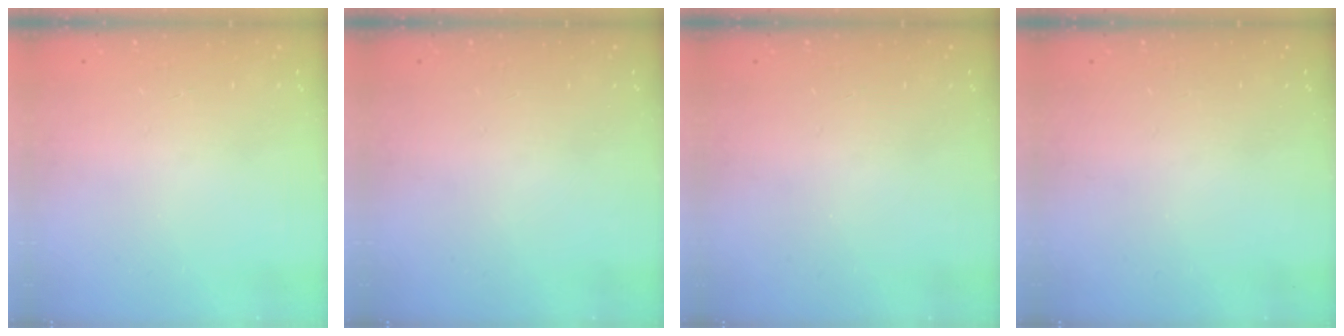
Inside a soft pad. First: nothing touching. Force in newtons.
{"total": 0.0}
{"total": 0.0}
{"total": 0.0}